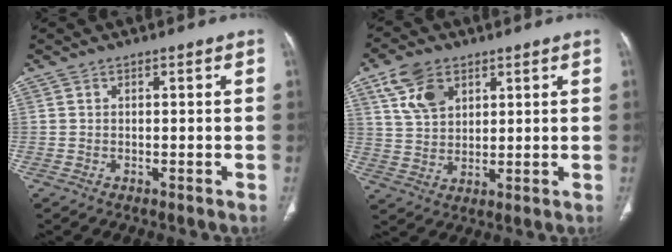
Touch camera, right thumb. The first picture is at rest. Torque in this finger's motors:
{"motor_torque": [-0.50, 1.51, 0.56, 1.08, 0.07]}